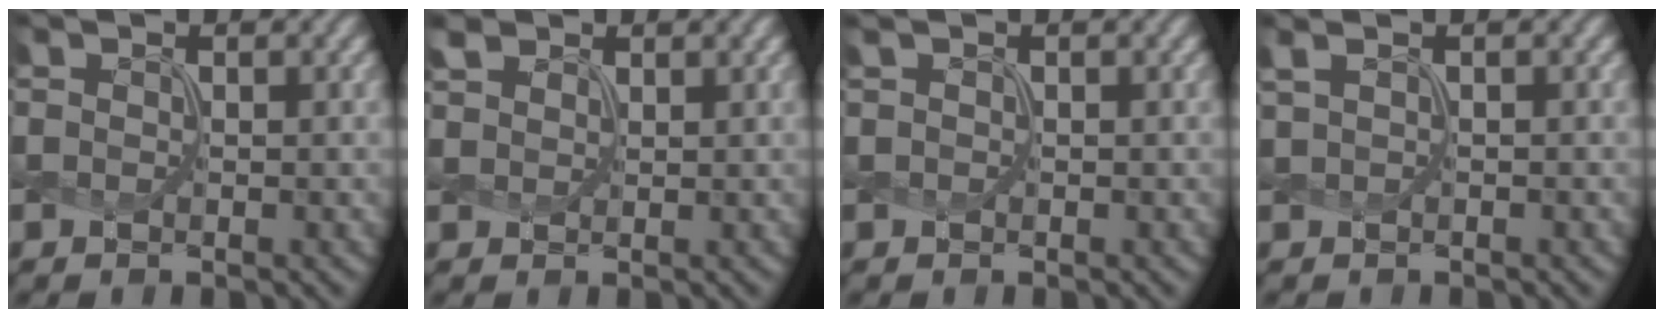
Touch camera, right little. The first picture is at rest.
{"total": 2.2, "force": [1.8, 1.0, 0.8], "torque": [-0.025, 0.012, 0.040]}
{"total": 1.1, "force": [0.7, 0.4, 0.8], "torque": [-0.008, -0.003, 0.008]}
{"total": 1.6, "force": [1.1, 0.5, 1.1], "torque": [-0.017, 0.003, 0.015]}